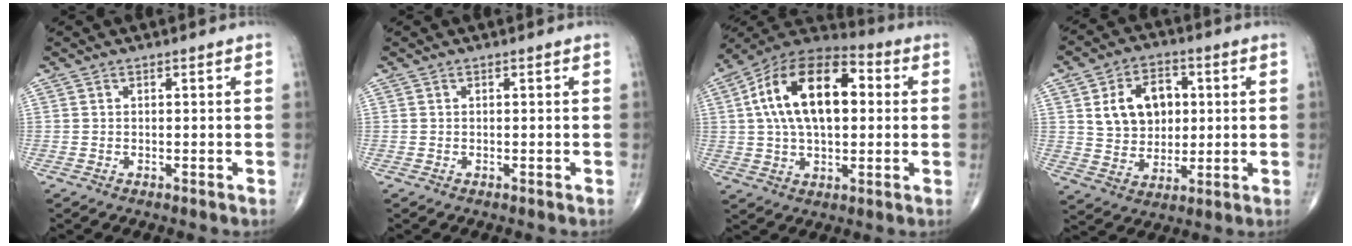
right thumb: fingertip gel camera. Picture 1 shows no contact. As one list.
[{"total": 0.0}, {"total": 20.0, "force": [3.3, 11.1, 16.4], "torque": [-0.273, 0.027, 0.046]}, {"total": 12.2, "force": [2.7, 9.2, 7.6], "torque": [-0.089, -0.001, 0.050]}]